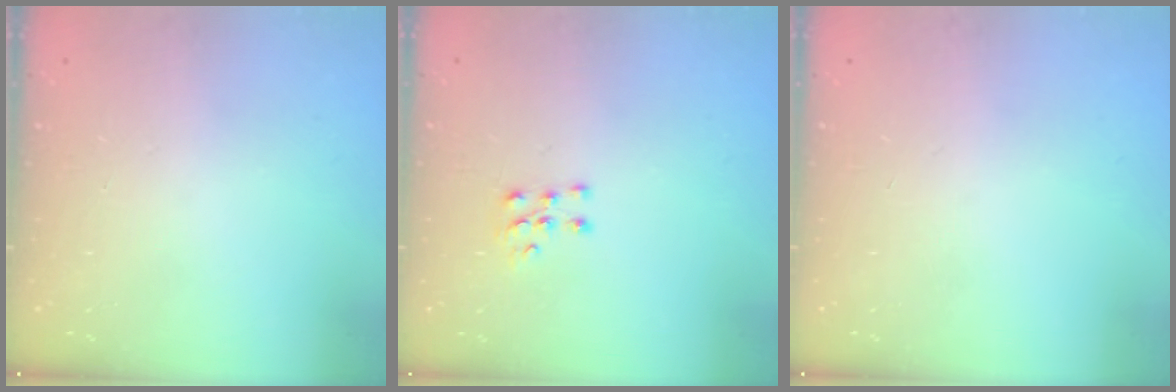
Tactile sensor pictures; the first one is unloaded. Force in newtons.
{"total": 5.3, "press": 5.3, "slide": 0.4}
{"total": 0.0}